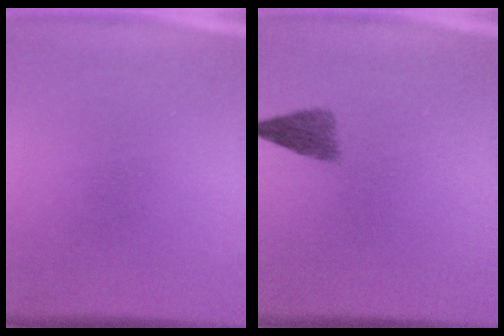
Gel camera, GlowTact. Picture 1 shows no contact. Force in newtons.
{"total": 2.9}